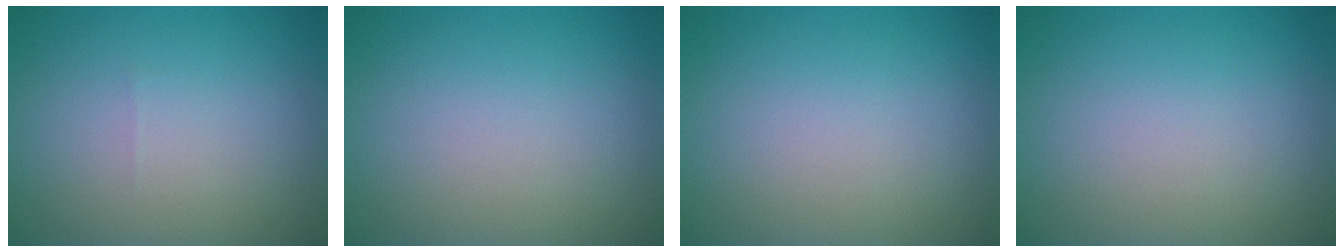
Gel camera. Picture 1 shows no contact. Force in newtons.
{"total": 0.0}
{"total": 0.0}
{"total": 0.0}